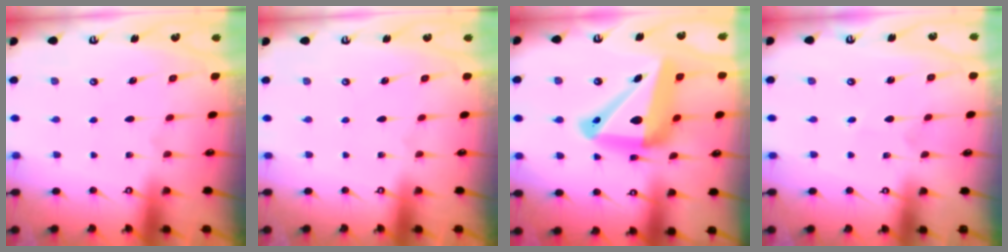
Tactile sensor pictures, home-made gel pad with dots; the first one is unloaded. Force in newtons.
{"total": 0.0}
{"total": 21.1, "press": 21.0, "slide": 2.4}
{"total": 1.6, "press": 1.6, "slide": 0.1}